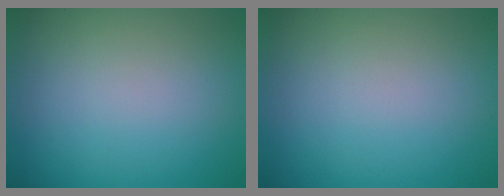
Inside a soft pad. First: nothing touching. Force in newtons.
{"total": 0.0}